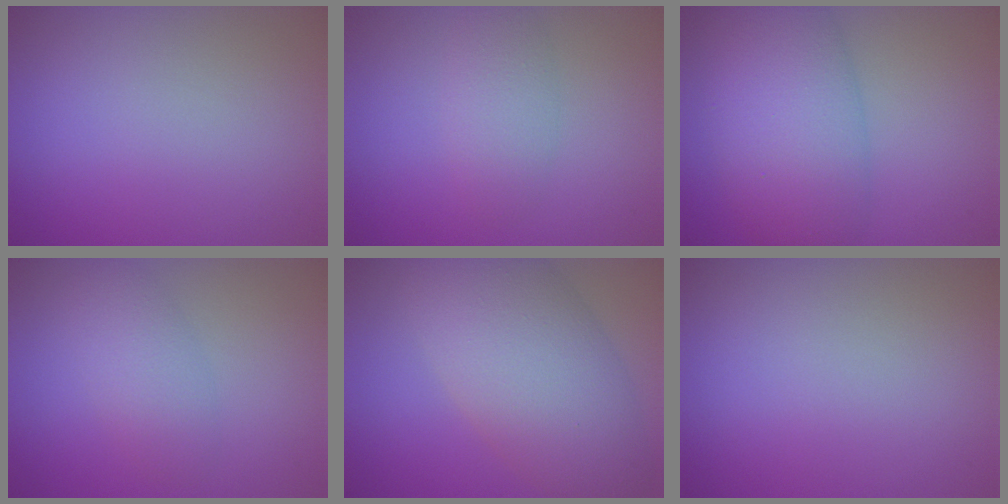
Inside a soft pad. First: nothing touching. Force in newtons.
{"total": 2.4, "press": 2.4, "slide": 0.1}
{"total": 7.9, "press": 7.9, "slide": 0.3}
{"total": 2.7, "press": 2.7, "slide": 0.1}
{"total": 9.6, "press": 9.6, "slide": 0.7}
{"total": 0.0}